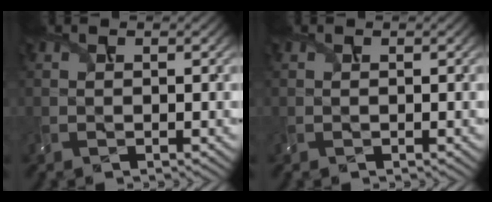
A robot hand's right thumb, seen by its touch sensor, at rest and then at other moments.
{"total": 0.0}